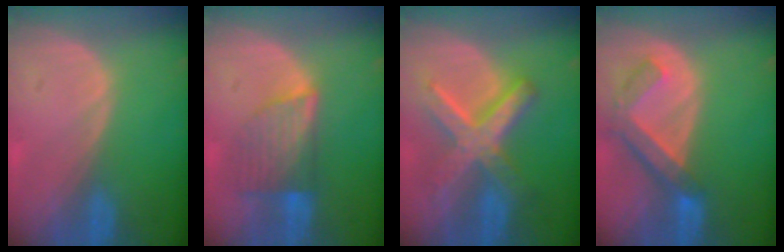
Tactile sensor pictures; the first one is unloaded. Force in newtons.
{"total": 7.2, "press": 6.4, "slide": 3.3}
{"total": 8.9, "press": 8.9, "slide": 0.7}
{"total": 7.1, "press": 6.2, "slide": 3.5}